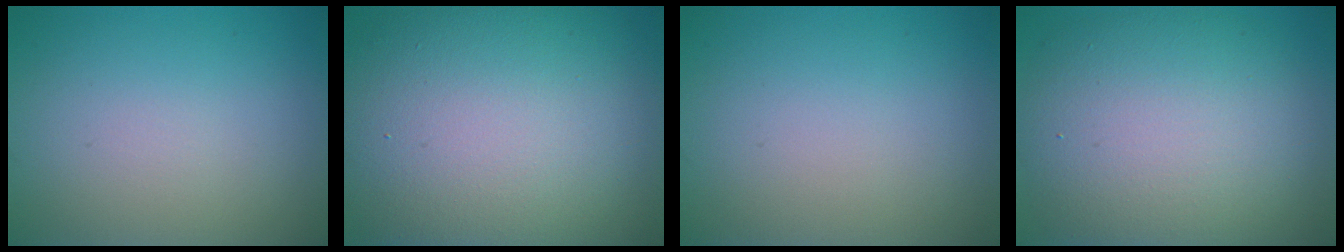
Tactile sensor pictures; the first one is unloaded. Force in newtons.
{"total": 17.6, "press": 17.6, "slide": 0.7}
{"total": 0.0}
{"total": 11.3, "press": 11.3, "slide": 0.6}